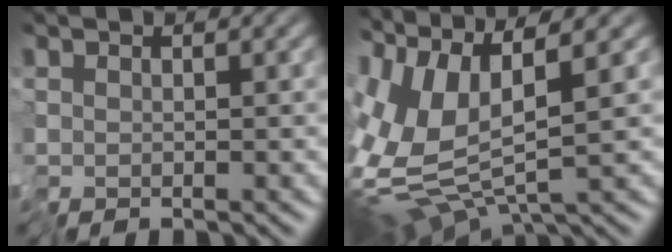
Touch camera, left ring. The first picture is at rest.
{"total": 8.2, "force": [0.9, 2.7, 7.7], "torque": [-0.181, -0.001, 0.019]}